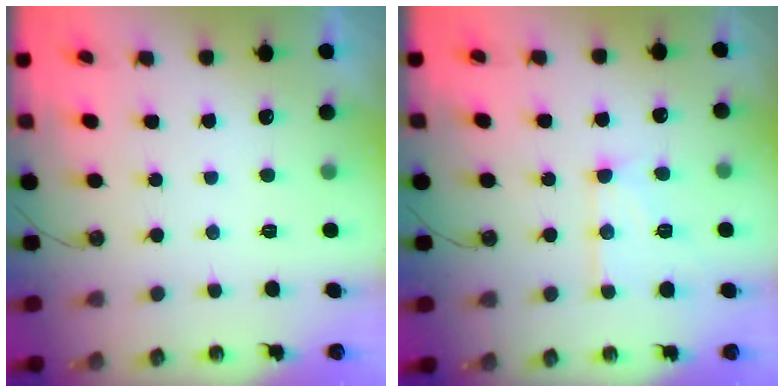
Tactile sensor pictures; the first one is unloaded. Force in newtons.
{"total": 9.6, "press": 9.6, "slide": 0.9}